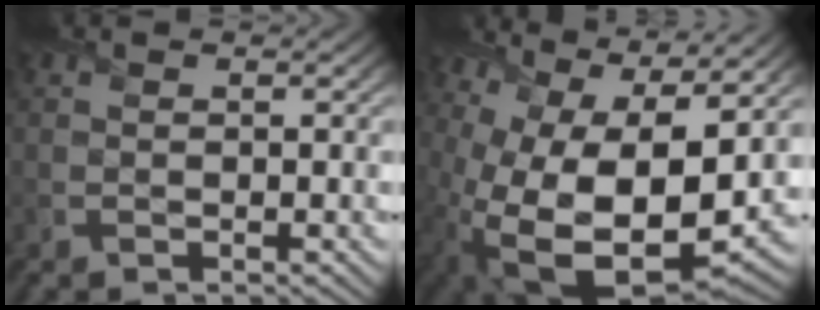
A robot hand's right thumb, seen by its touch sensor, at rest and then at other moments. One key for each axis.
{"total": 17.6, "fx": 0.3, "fy": 9.0, "fz": 15.1, "tx": -0.266, "ty": -0.044, "tz": 0.041}